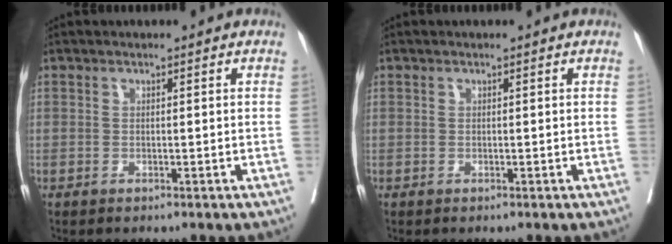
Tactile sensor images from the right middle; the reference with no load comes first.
{"total": 0.0}